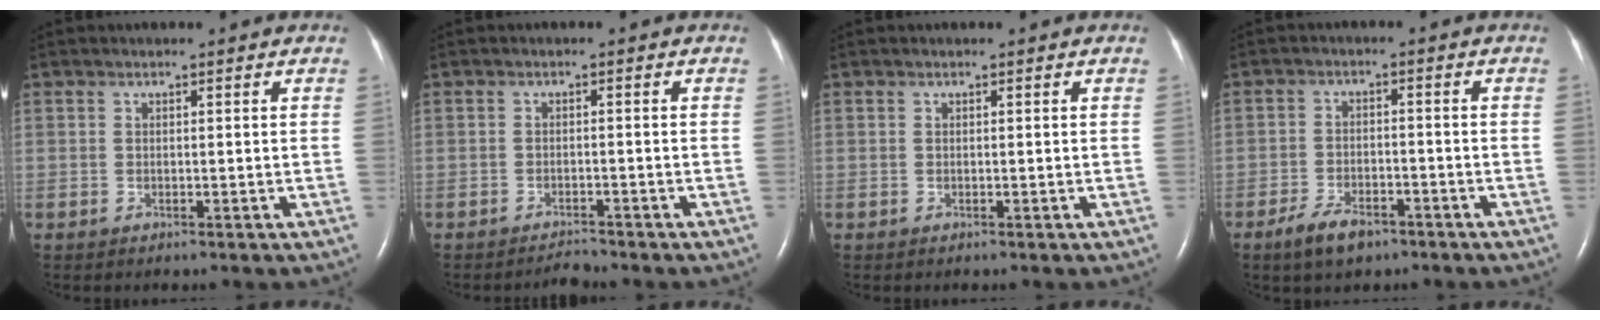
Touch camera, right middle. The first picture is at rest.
{"total": 1.5, "force": [-1.5, -0.1, -0.1], "torque": [0.000, -0.008, -0.022]}
{"total": 0.0}
{"total": 5.4, "force": [-3.7, 2.4, 3.1], "torque": [-0.067, -0.002, -0.060]}